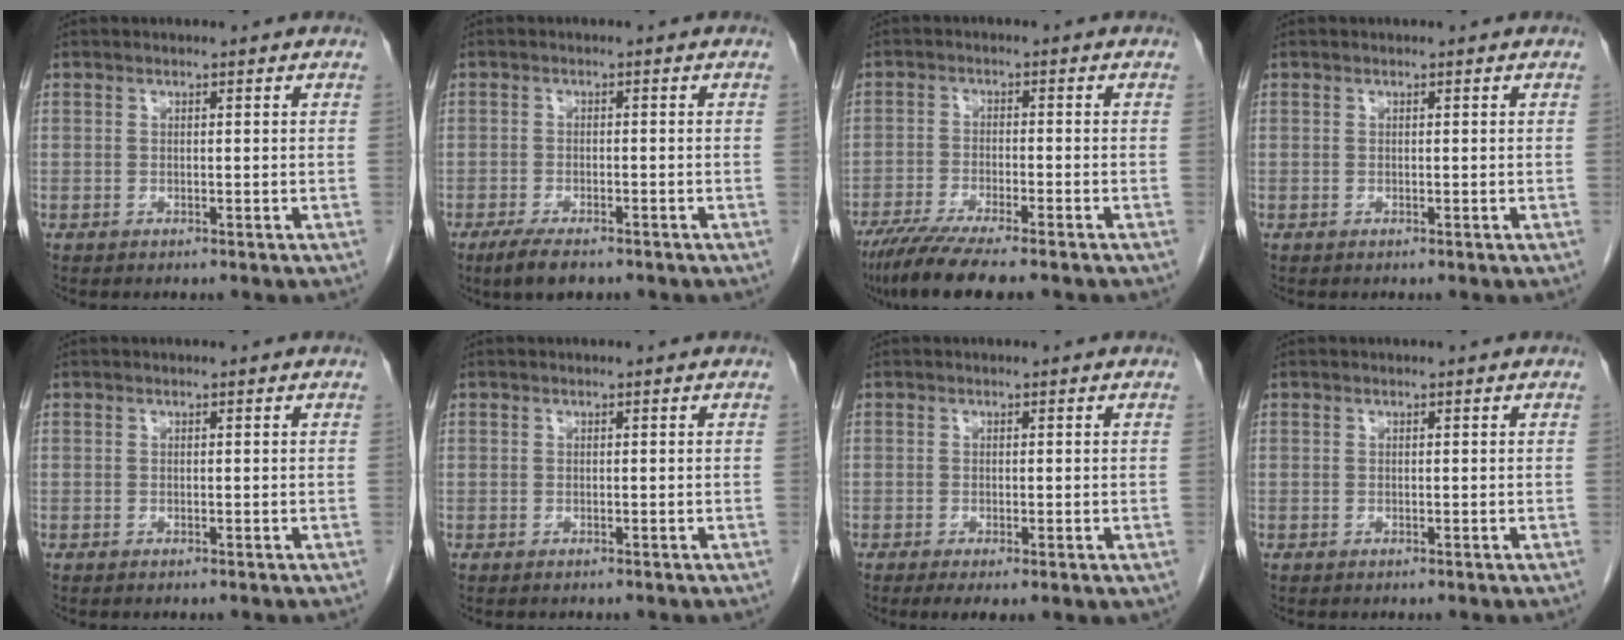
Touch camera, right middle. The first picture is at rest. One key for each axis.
{"total": 4.9, "fx": -3.5, "fy": 1.3, "fz": 3.1, "tx": -0.059, "ty": -0.010, "tz": -0.056}
{"total": 9.9, "fx": -7.9, "fy": 0.5, "fz": 5.9, "tx": -0.095, "ty": -0.025, "tz": -0.129}
{"total": 0.0}
{"total": 0.0}
{"total": 0.0}
{"total": 3.8, "fx": -1.9, "fy": 1.3, "fz": 3.0, "tx": -0.046, "ty": -0.010, "tz": -0.027}
{"total": 0.0}